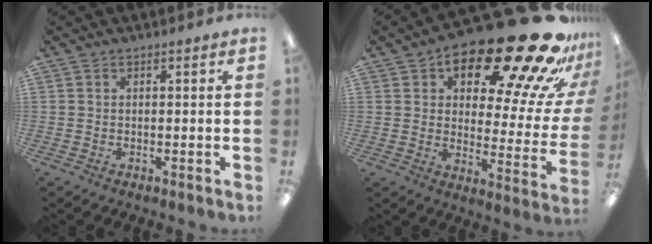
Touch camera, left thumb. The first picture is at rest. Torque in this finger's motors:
{"motor_torque": [0.91, 1.66, 1.49, -1.28, 0.24]}